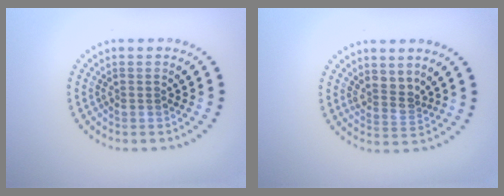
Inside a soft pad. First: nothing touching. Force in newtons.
{"total": 2.1, "press": 1.5, "slide": 1.4}